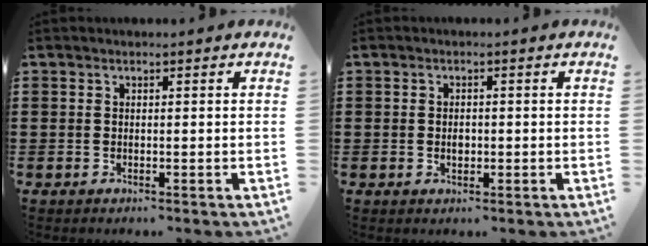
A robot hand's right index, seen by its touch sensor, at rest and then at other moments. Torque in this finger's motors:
{"motor_torque": [0.75, 1.39, 0.00, 0.03]}